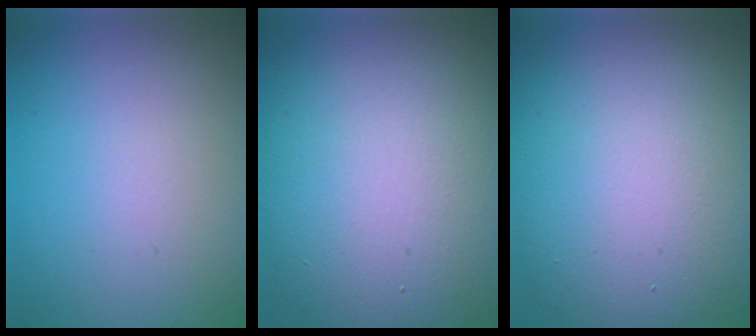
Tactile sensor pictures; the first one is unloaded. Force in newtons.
{"total": 14.6, "press": 14.5, "slide": 0.5}
{"total": 14.6, "press": 14.5, "slide": 0.7}